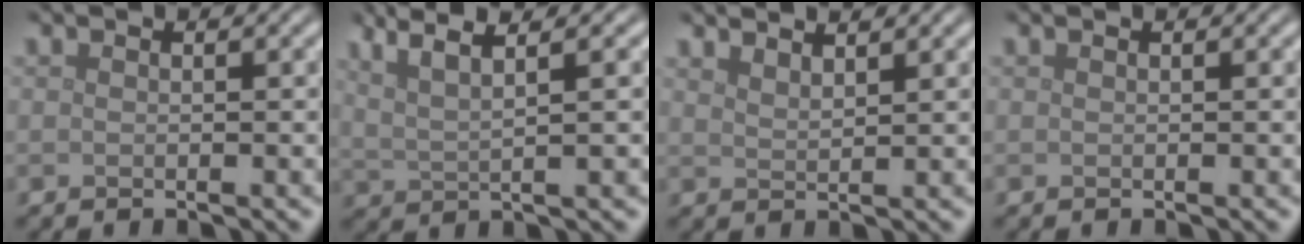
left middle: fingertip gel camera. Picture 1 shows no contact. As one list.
[{"total": 5.2, "force": [3.2, 1.1, 3.9], "torque": [-0.068, 0.018, 0.041]}, {"total": 2.4, "force": [2.1, 0.5, 1.0], "torque": [0.001, 0.004, 0.024]}, {"total": 0.0}]